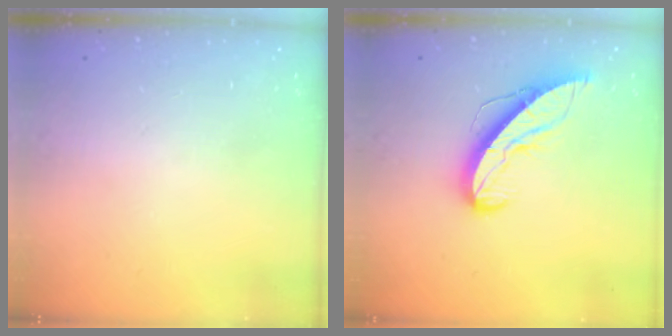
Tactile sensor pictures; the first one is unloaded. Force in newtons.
{"total": 10.8, "press": 10.7, "slide": 0.8}